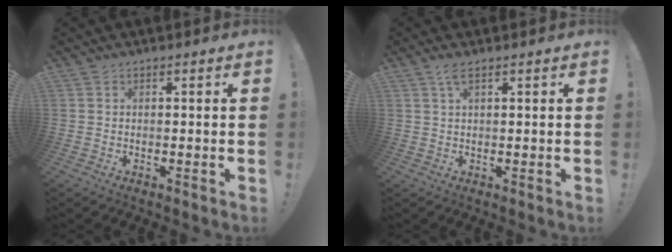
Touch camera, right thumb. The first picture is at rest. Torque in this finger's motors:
{"motor_torque": [-0.16, -0.23, 0.23, -0.07, 0.04]}